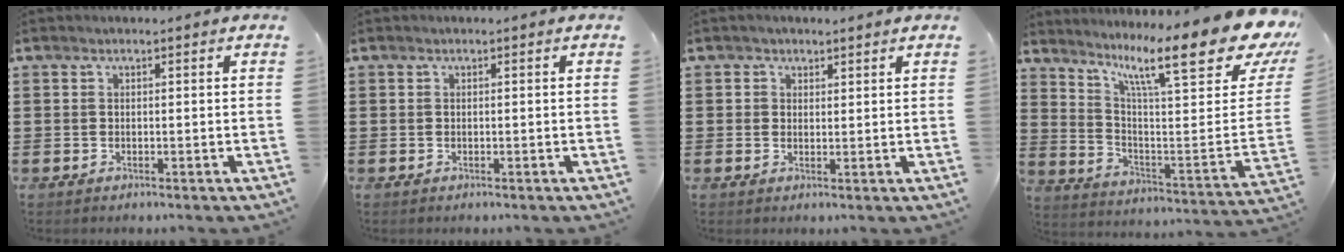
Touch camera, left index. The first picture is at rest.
{"total": 0.0}
{"total": 1.5, "force": [1.1, 0.9, -0.1], "torque": [0.007, 0.000, 0.021]}
{"total": 17.1, "force": [11.1, 2.7, 12.7], "torque": [-0.222, -0.075, 0.172]}